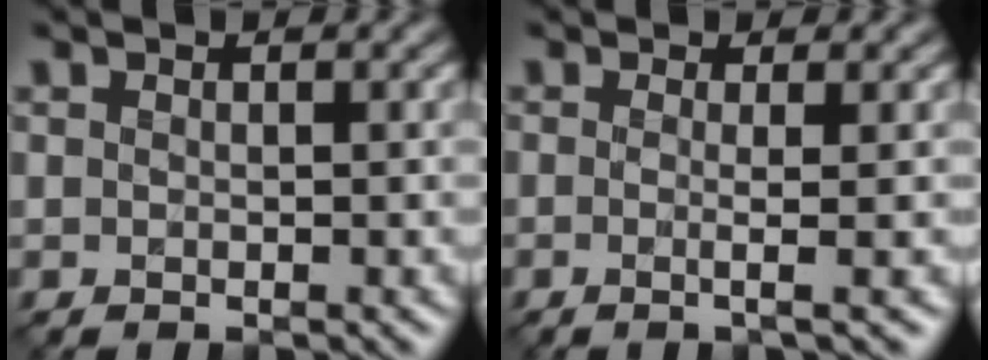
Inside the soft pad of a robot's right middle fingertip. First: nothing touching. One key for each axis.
{"total": 2.6, "fx": 0.0, "fy": 0.8, "fz": 2.4, "tx": -0.033, "ty": 0.001, "tz": -0.025}